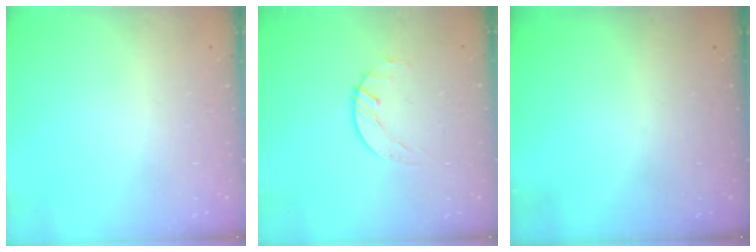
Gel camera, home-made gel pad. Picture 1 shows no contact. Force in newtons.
{"total": 0.6, "press": 0.6, "slide": 0.1}
{"total": 0.0}